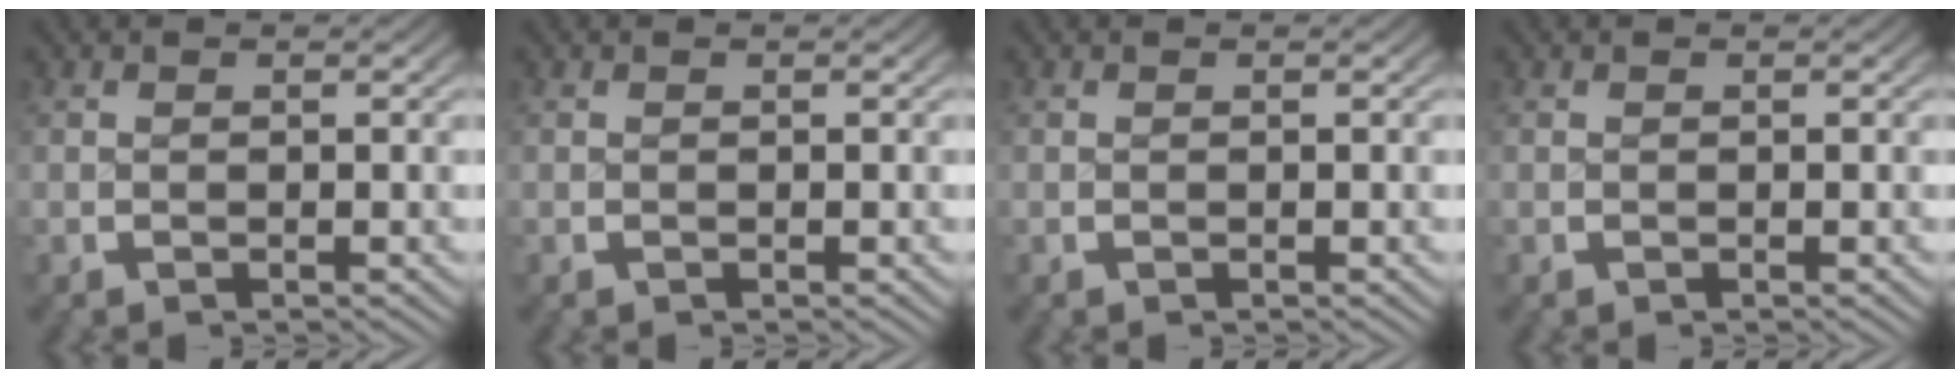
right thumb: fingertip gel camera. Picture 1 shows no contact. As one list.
[{"total": 0.0}, {"total": 0.0}, {"total": 0.0}]